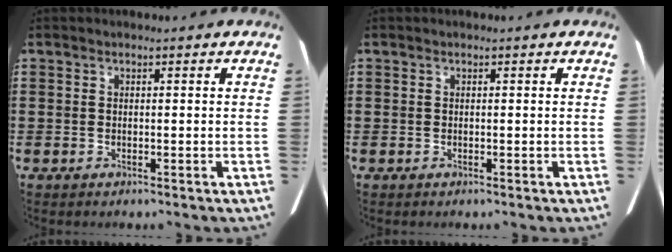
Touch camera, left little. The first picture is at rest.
{"total": 0.0}